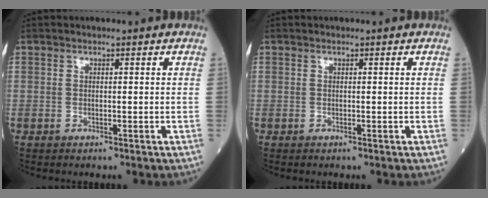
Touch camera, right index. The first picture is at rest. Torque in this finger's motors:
{"motor_torque": [0.01, -0.01, 0.01, 0.00]}